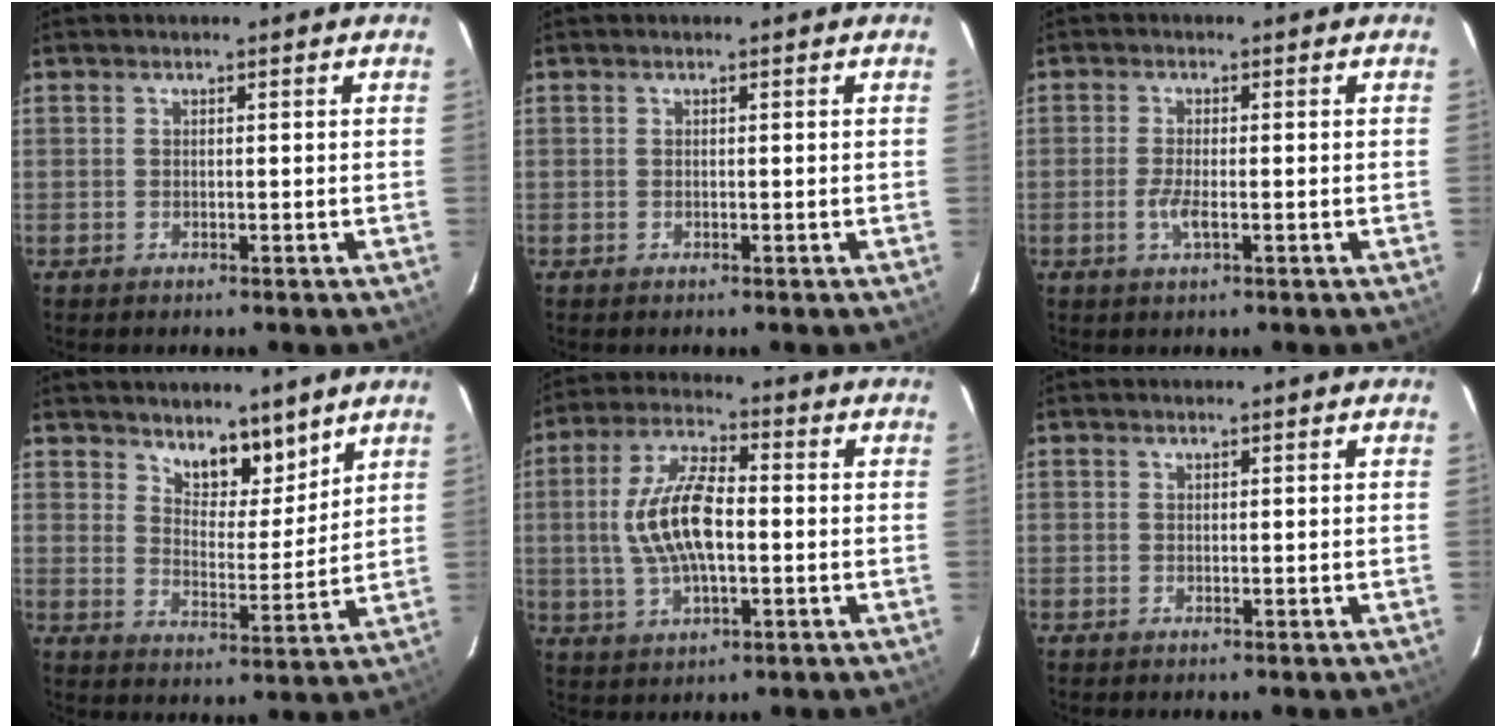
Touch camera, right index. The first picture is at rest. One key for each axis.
{"total": 0.0}
{"total": 2.8, "fx": -0.9, "fy": 0.5, "fz": 2.6, "tx": -0.054, "ty": -0.005, "tz": -0.019}
{"total": 8.2, "fx": 6.5, "fy": 3.4, "fz": 3.6, "tx": -0.043, "ty": -0.012, "tz": 0.107}
{"total": 12.1, "fx": -0.6, "fy": 5.1, "fz": 10.9, "tx": -0.224, "ty": 0.009, "tz": -0.010}
{"total": 0.0}